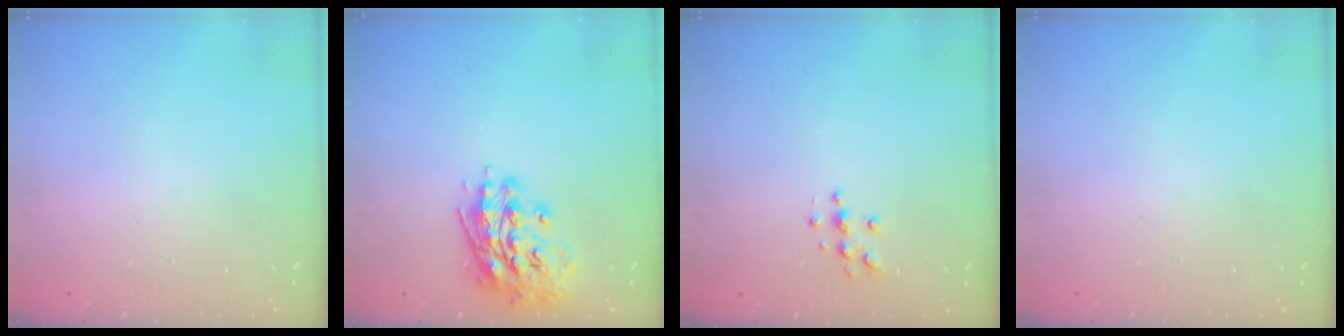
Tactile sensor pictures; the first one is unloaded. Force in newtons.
{"total": 14.8, "press": 14.6, "slide": 2.5}
{"total": 4.9, "press": 4.8, "slide": 0.6}
{"total": 0.0}